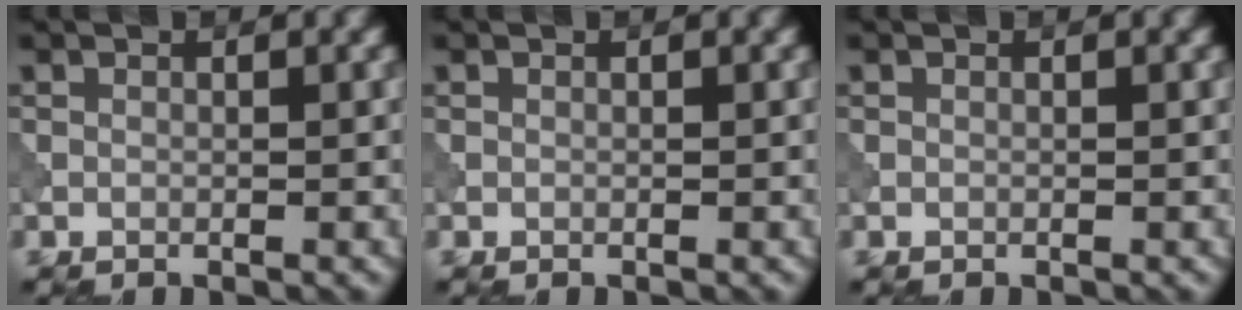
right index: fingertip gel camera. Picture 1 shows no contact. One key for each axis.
{"total": 0.0}
{"total": 0.0}